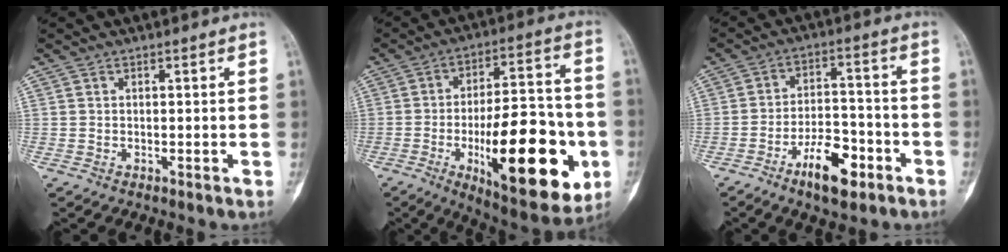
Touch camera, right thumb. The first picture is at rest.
{"total": 27.0, "force": [-7.6, 10.3, 23.8], "torque": [-0.318, 0.010, -0.097]}
{"total": 10.0, "force": [-5.6, 4.3, 7.1], "torque": [-0.107, 0.034, -0.093]}